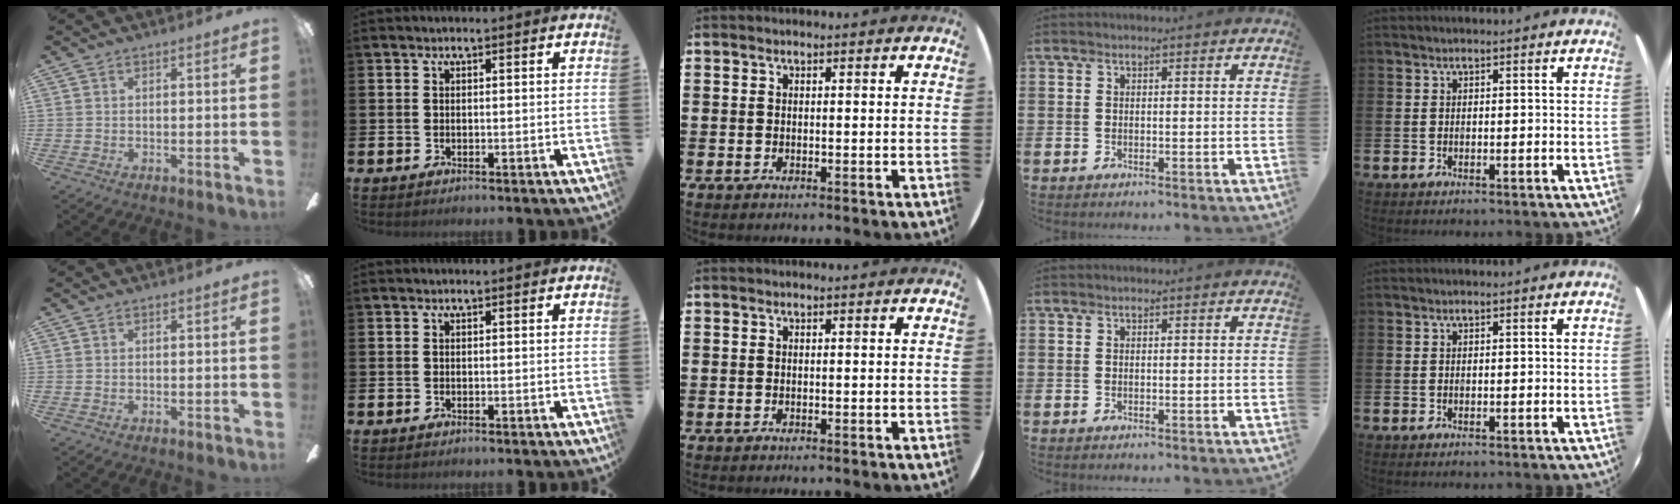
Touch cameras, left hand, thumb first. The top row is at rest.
{}